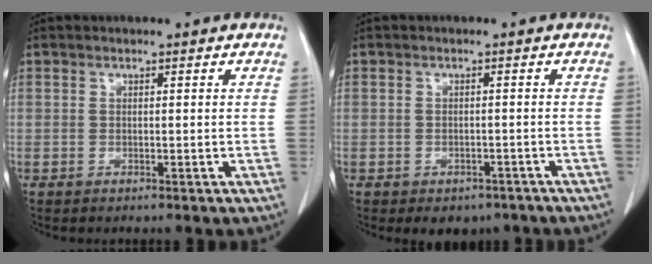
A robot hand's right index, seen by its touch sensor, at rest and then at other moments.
{"total": 4.4, "force": [-3.3, 2.7, 0.9], "torque": [0.001, 0.007, -0.039]}